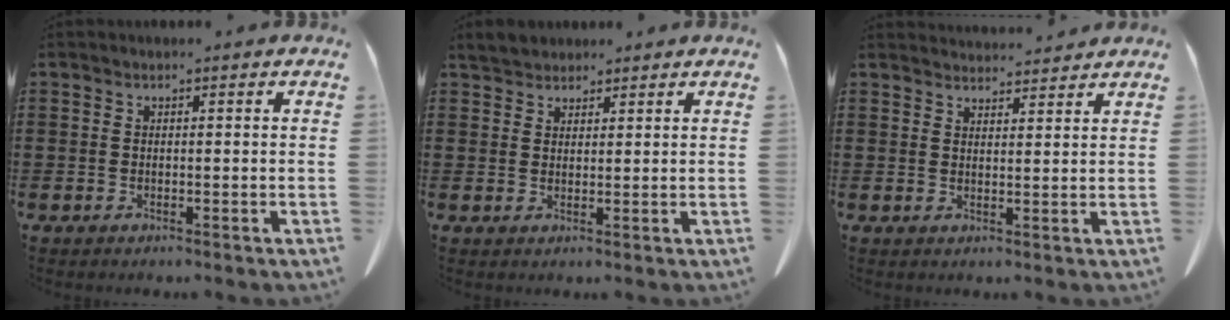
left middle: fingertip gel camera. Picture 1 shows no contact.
{"total": 2.7, "force": [2.6, 0.8, 0.2], "torque": [-0.012, 0.001, 0.051]}
{"total": 2.9, "force": [2.8, 0.2, 0.1], "torque": [-0.001, -0.012, 0.051]}